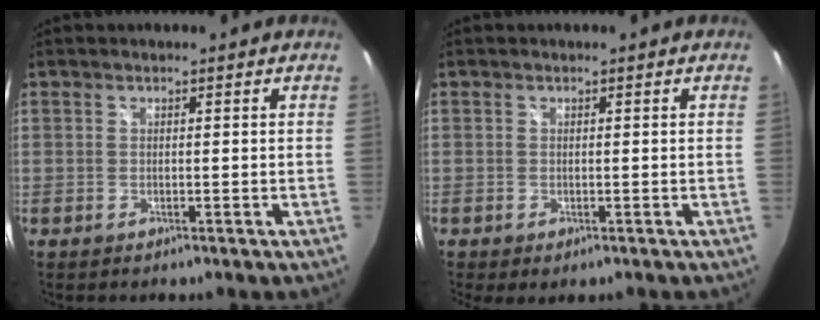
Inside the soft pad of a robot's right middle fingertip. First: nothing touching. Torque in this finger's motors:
{"motor_torque": [1.04, -1.09, 0.28, 0.12]}